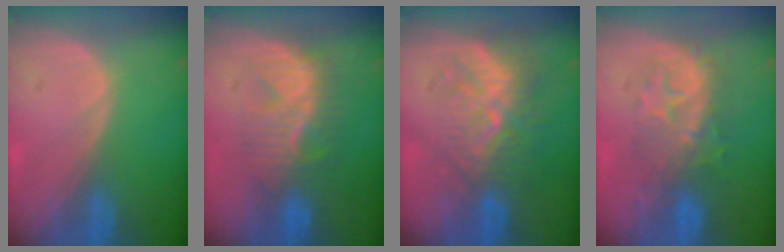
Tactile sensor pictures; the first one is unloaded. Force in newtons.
{"total": 8.0, "press": 7.9, "slide": 1.1}
{"total": 9.6, "press": 8.6, "slide": 4.1}
{"total": 8.0, "press": 7.9, "slide": 1.6}